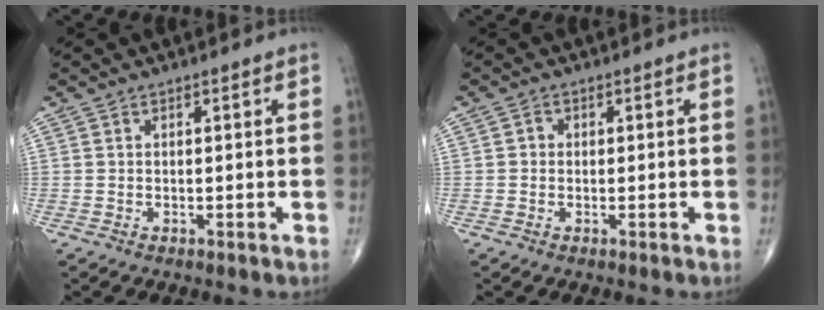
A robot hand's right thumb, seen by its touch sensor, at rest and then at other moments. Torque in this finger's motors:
{"motor_torque": [-0.36, 0.25, 0.33, 0.20, 0.02]}